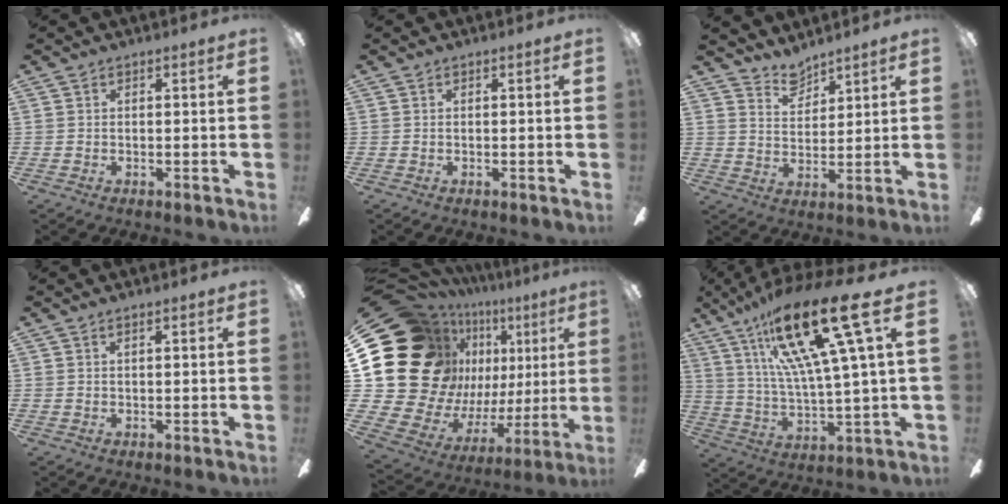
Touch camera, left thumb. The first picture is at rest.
{"total": 0.0}
{"total": 5.9, "force": [5.5, 2.2, 0.6], "torque": [-0.015, -0.031, 0.102]}
{"total": 0.9, "force": [0.5, 0.2, 0.7], "torque": [-0.014, 0.002, 0.008]}
{"total": 27.5, "force": [8.3, 21.1, 15.6], "torque": [-0.310, -0.086, 0.216]}
{"total": 25.6, "force": [13.1, 5.5, 21.3], "torque": [-0.396, -0.067, 0.200]}